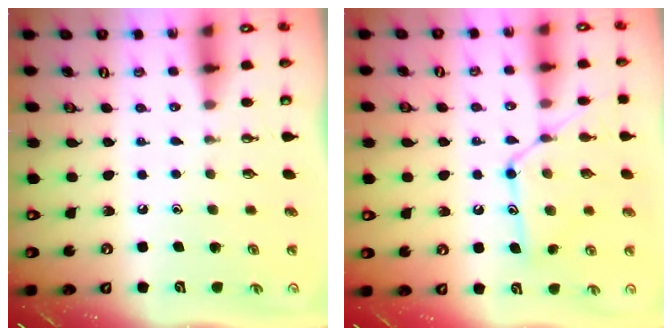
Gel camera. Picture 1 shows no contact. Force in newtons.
{"total": 12.9, "press": 12.9, "slide": 0.9}